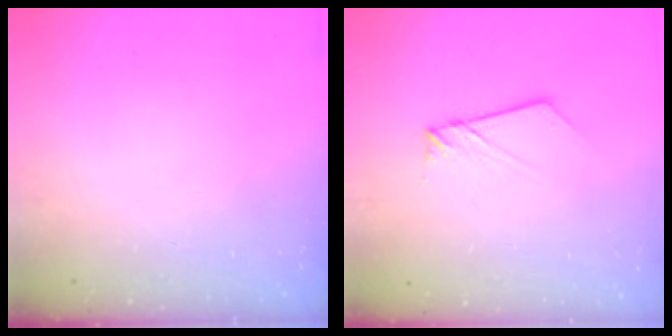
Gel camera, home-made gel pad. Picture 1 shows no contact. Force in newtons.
{"total": 3.0, "press": 3.0, "slide": 0.4}